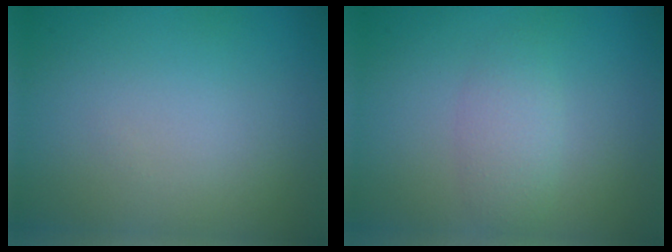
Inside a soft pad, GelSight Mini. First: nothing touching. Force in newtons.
{"total": 1.9, "press": 1.9, "slide": 0.1}